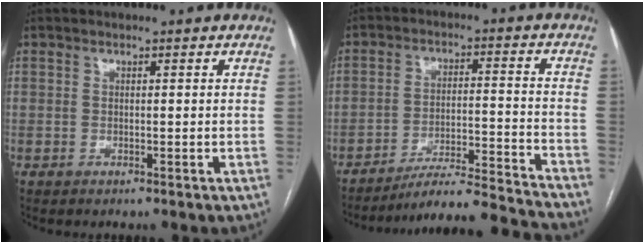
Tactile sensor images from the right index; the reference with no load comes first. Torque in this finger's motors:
{"motor_torque": [0.71, -0.89, 0.17, 0.01]}